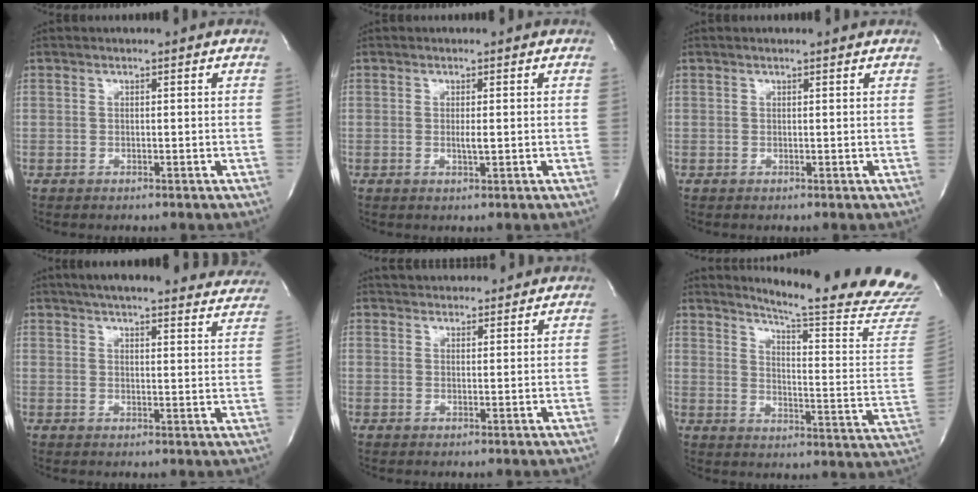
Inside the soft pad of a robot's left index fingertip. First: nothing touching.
{"total": 1.2, "force": [0.0, 0.1, 1.2], "torque": [-0.026, -0.003, 0.000]}
{"total": 1.4, "force": [1.3, 0.1, 0.5], "torque": [-0.013, 0.009, 0.016]}
{"total": 26.8, "force": [24.3, 4.6, 10.2], "torque": [-0.157, -0.033, 0.286]}
{"total": 8.1, "force": [7.6, 2.1, 1.8], "torque": [-0.022, 0.028, 0.100]}
{"total": 24.3, "force": [22.4, -1.0, 9.4], "torque": [-0.139, -0.135, 0.269]}